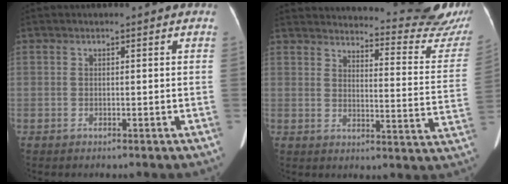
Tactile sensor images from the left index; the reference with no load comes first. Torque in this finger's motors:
{"motor_torque": [0.52, -1.18, 0.13, 0.09]}